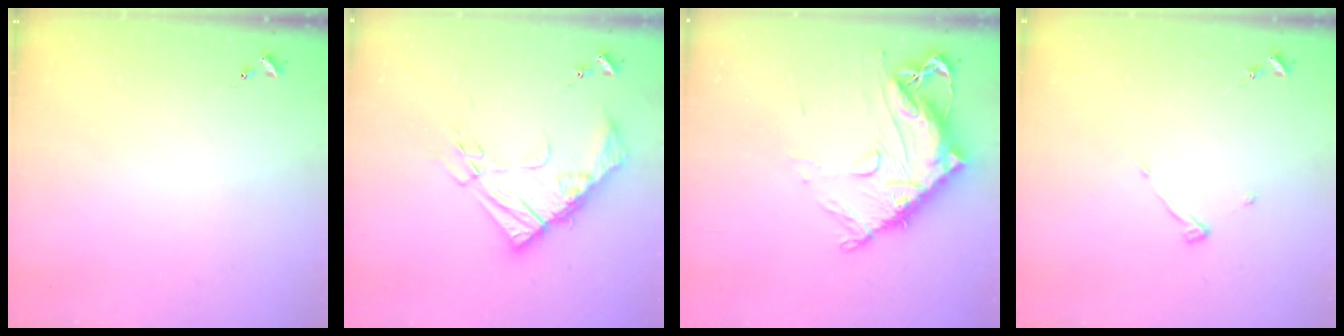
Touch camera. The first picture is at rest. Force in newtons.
{"total": 17.2, "press": 17.1, "slide": 1.6}
{"total": 14.6, "press": 14.5, "slide": 1.5}
{"total": 3.9, "press": 3.9, "slide": 0.5}